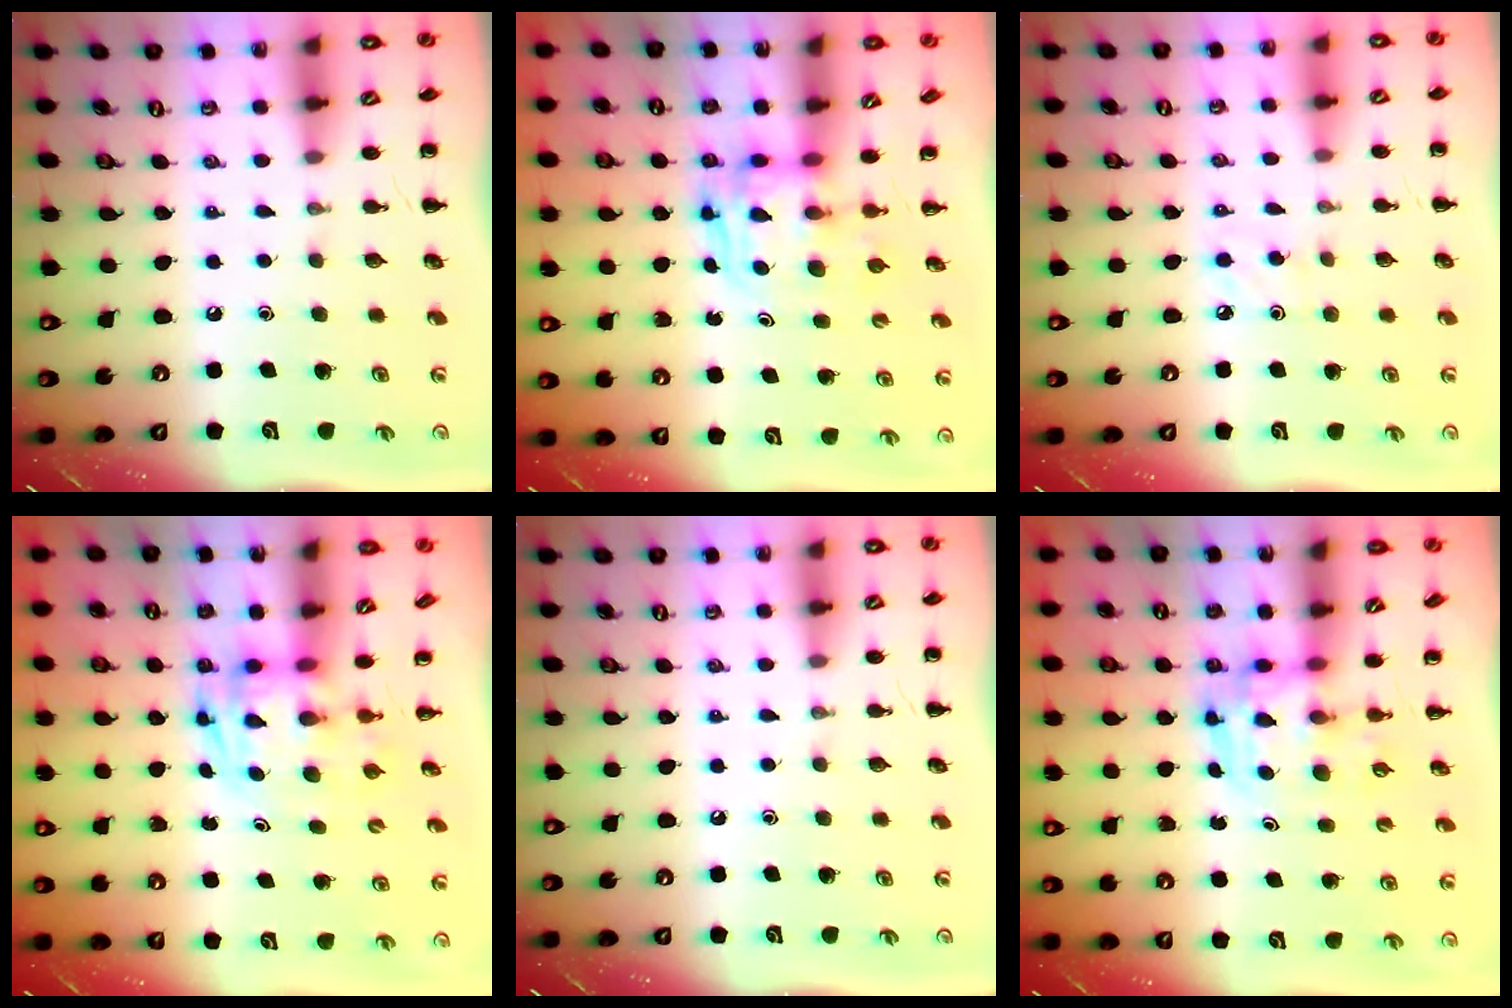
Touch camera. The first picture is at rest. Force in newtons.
{"total": 2.7, "press": 2.7, "slide": 0.2}
{"total": 4.0, "press": 3.8, "slide": 1.1}
{"total": 2.7, "press": 2.6, "slide": 0.5}
{"total": 0.0}
{"total": 3.5, "press": 3.5, "slide": 0.6}